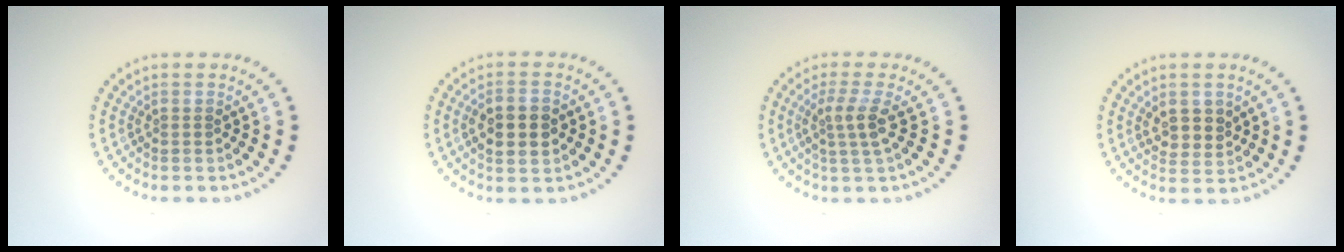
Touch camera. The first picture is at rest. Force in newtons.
{"total": 3.3, "press": 3.3, "slide": 0.1}
{"total": 2.6, "press": 1.9, "slide": 1.7}
{"total": 2.6, "press": 2.4, "slide": 1.0}